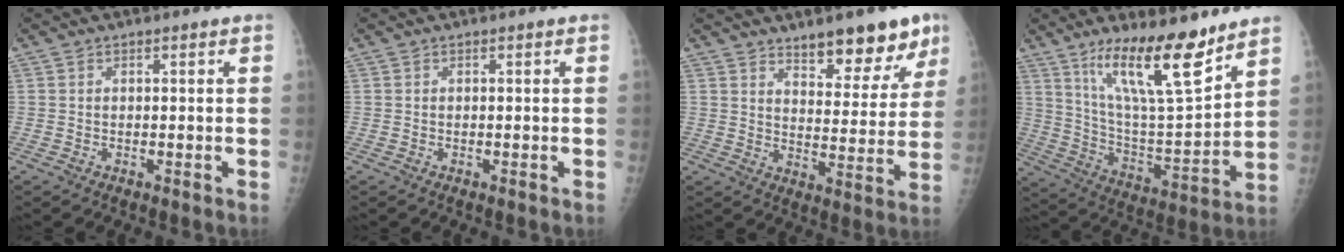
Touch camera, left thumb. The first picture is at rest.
{"total": 0.0}
{"total": 12.7, "force": [8.8, 5.1, 7.5], "torque": [-0.052, -0.057, 0.129]}
{"total": 18.0, "force": [12.3, 3.7, 12.7], "torque": [-0.190, -0.081, 0.222]}